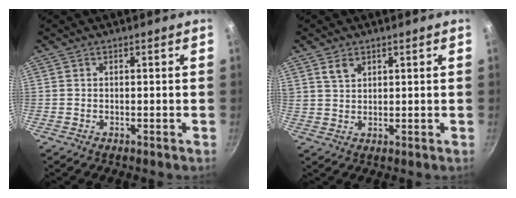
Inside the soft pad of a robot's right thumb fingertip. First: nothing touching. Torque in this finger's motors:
{"motor_torque": [1.34, 1.60, 1.43, 1.34, 0.60]}